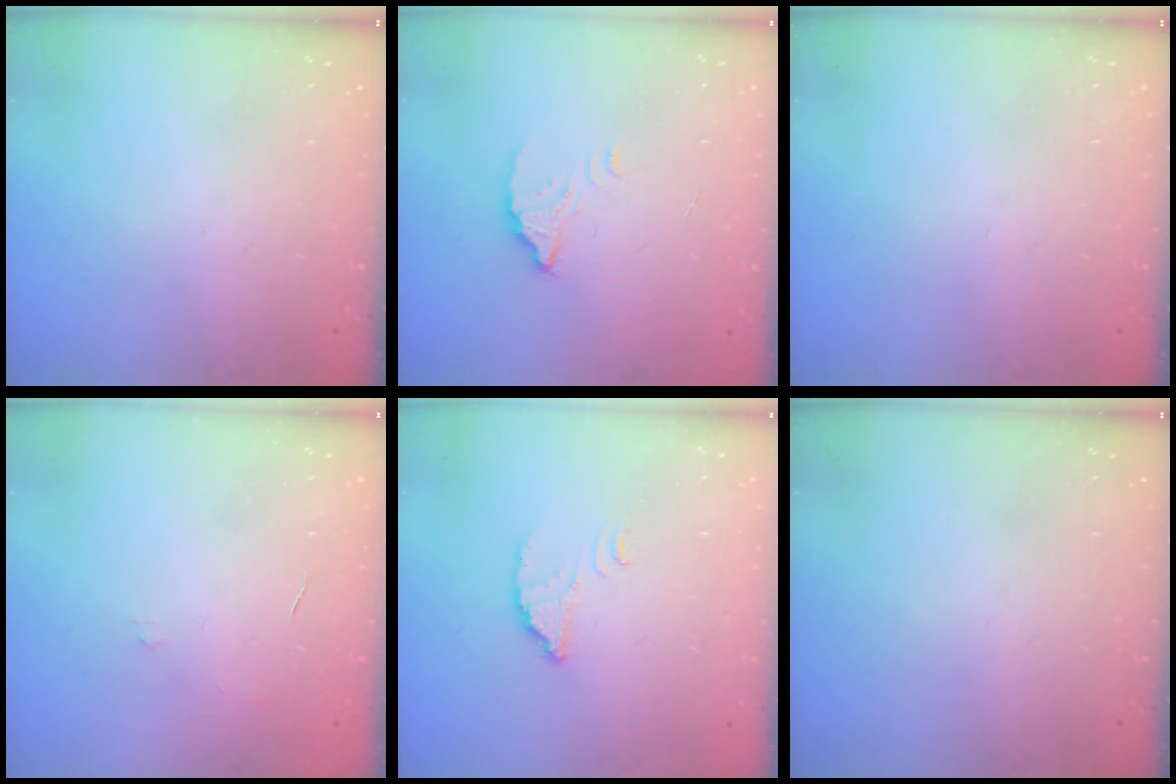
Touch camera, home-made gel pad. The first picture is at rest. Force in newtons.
{"total": 2.9, "press": 2.9, "slide": 0.2}
{"total": 0.0}
{"total": 2.9, "press": 2.9, "slide": 0.2}
{"total": 2.6, "press": 2.6, "slide": 0.1}
{"total": 0.0}